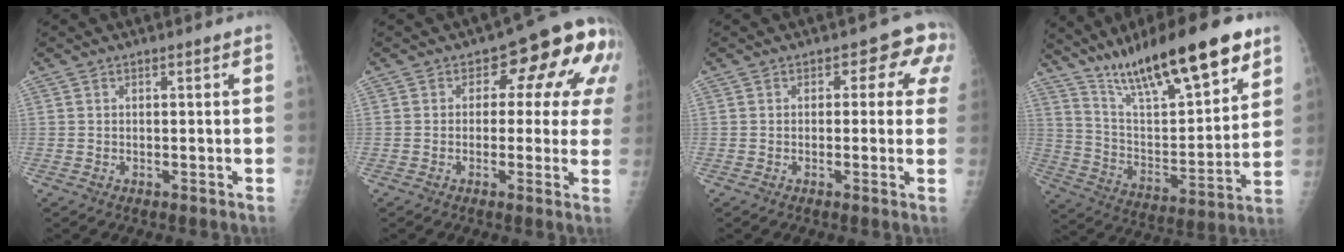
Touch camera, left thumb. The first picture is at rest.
{"total": 12.7, "force": [3.0, 7.4, 9.9], "torque": [-0.061, 0.012, 0.021]}
{"total": 5.8, "force": [1.7, 3.8, 4.0], "torque": [0.008, 0.005, 0.003]}
{"total": 24.4, "force": [16.4, 6.3, 16.9], "torque": [-0.249, -0.057, 0.281]}